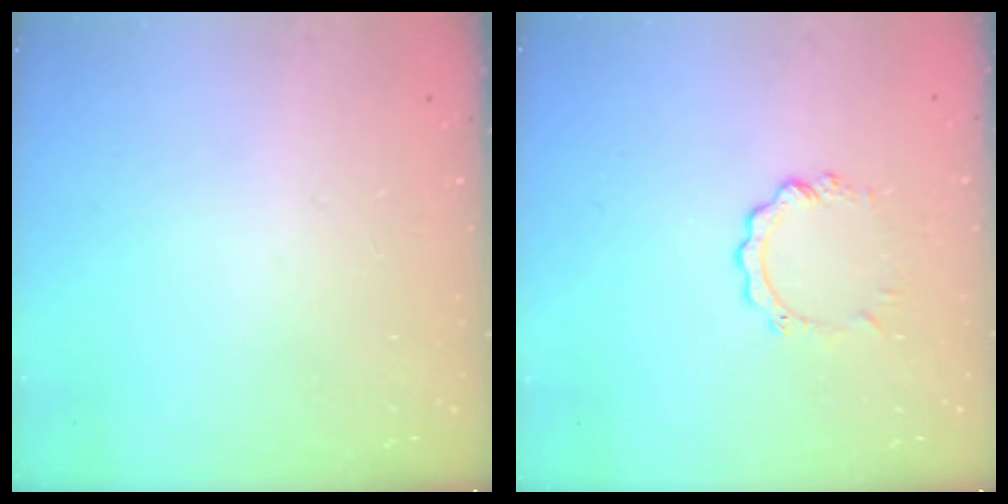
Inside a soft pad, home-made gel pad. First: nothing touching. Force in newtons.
{"total": 4.0, "press": 4.0, "slide": 0.4}